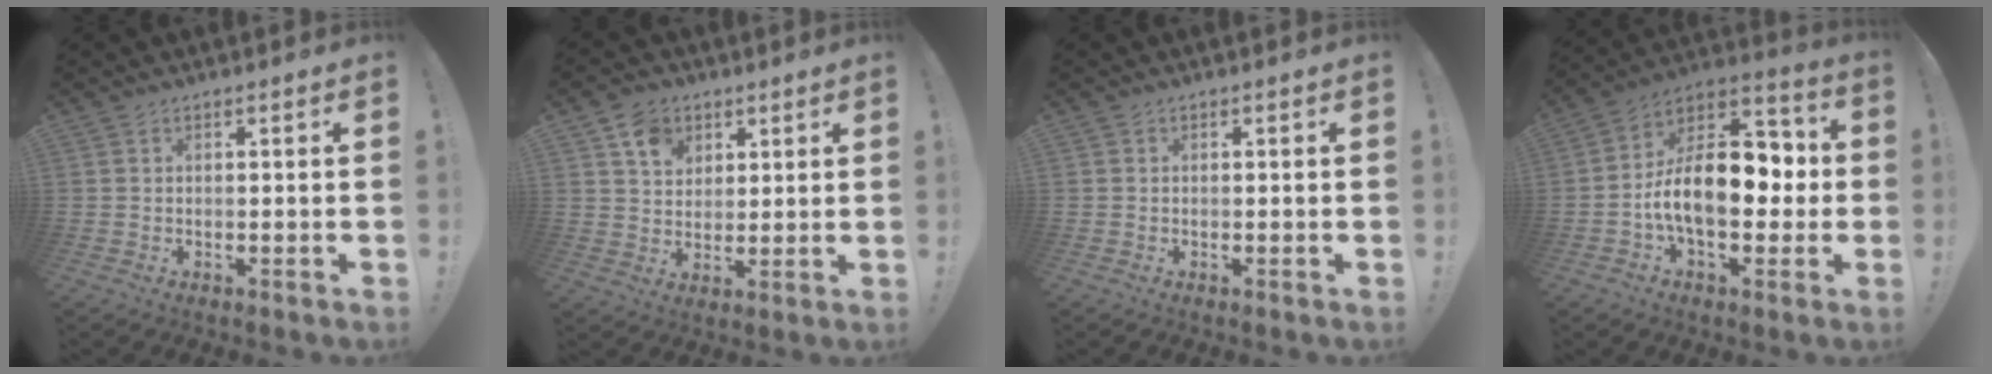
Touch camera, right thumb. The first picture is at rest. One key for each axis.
{"total": 8.7, "fx": 4.5, "fy": 7.0, "fz": 2.6, "tx": -0.032, "ty": -0.024, "tz": 0.087}
{"total": 0.0}
{"total": 18.5, "fx": -1.8, "fy": 10.7, "fz": 15.0, "tx": -0.252, "ty": 0.017, "tz": -0.025}